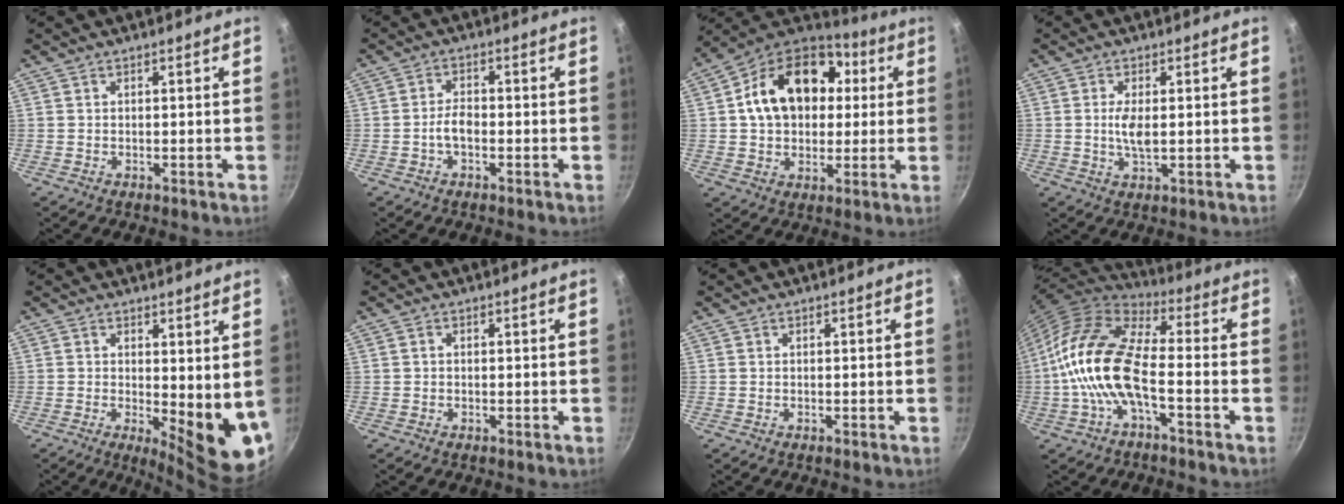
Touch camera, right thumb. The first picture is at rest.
{"total": 3.5, "force": [-1.1, 1.9, 2.7], "torque": [-0.047, 0.020, -0.023]}
{"total": 20.9, "force": [3.9, 15.2, 13.7], "torque": [-0.209, 0.031, 0.053]}
{"total": 4.2, "force": [0.2, 1.6, 3.9], "torque": [-0.084, -0.003, 0.004]}
{"total": 10.0, "force": [1.2, 3.8, 9.1], "torque": [-0.105, -0.029, 0.023]}
{"total": 0.6, "force": [0.1, 0.5, 0.4], "torque": [-0.007, 0.004, 0.001]}
{"total": 0.0}
{"total": 16.4, "force": [-3.4, 7.0, 14.4], "torque": [-0.279, 0.036, -0.080]}